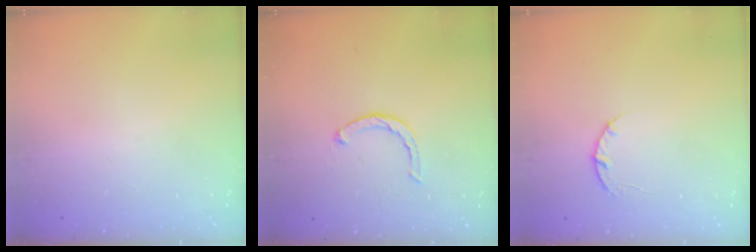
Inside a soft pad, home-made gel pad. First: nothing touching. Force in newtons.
{"total": 2.7, "press": 2.7, "slide": 0.4}
{"total": 3.6, "press": 3.5, "slide": 0.5}